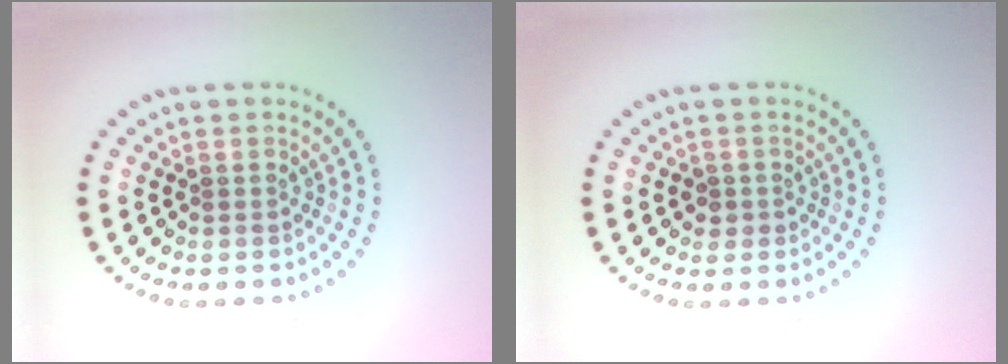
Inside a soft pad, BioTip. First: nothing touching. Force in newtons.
{"total": 1.3, "press": 1.1, "slide": 0.6}